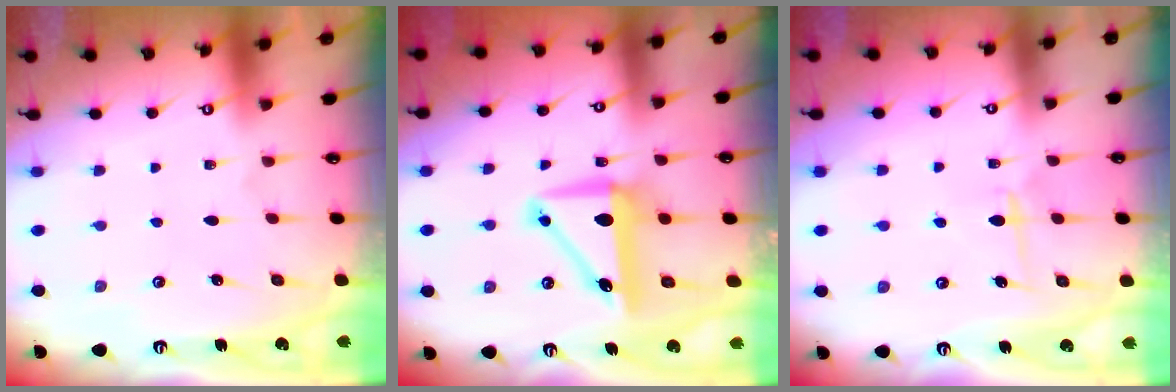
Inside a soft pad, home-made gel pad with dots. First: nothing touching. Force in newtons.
{"total": 9.2, "press": 9.0, "slide": 1.8}
{"total": 5.9, "press": 5.9, "slide": 0.9}